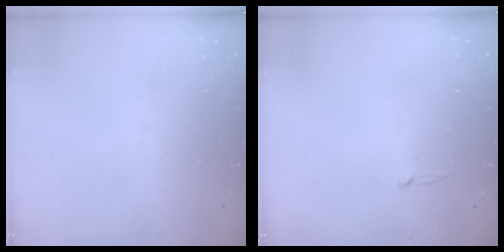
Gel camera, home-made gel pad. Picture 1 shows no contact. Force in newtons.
{"total": 2.5, "press": 2.5, "slide": 0.2}